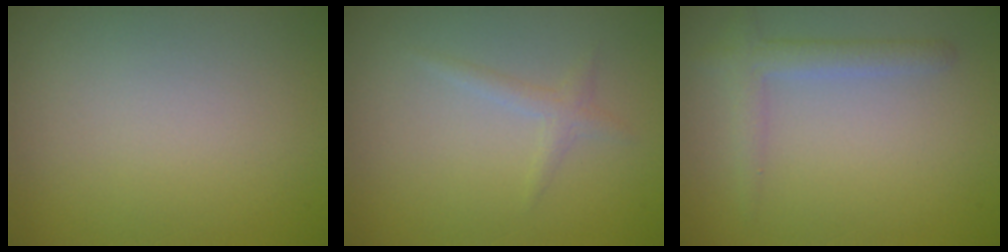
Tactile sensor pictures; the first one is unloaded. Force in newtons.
{"total": 1.1, "press": 1.1, "slide": 0.0}
{"total": 2.2, "press": 2.2, "slide": 0.1}